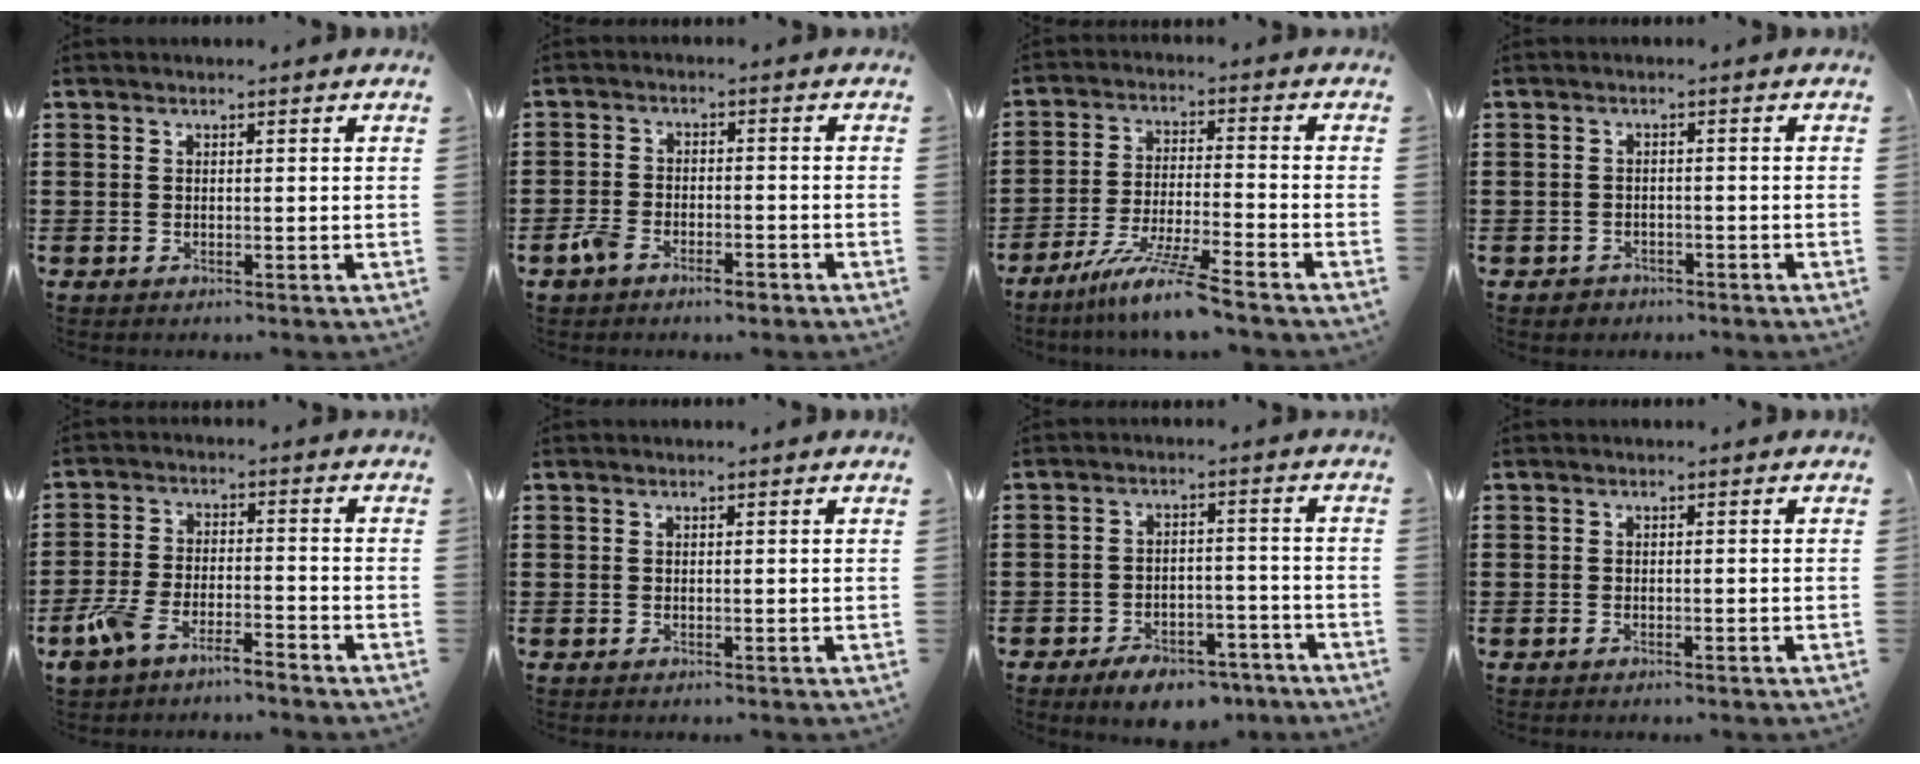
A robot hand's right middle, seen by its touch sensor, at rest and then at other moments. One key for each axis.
{"total": 4.0, "fx": -3.0, "fy": 1.8, "fz": 1.8, "tx": -0.052, "ty": 0.003, "tz": -0.064}
{"total": 8.3, "fx": -6.7, "fy": -0.4, "fz": 4.9, "tx": -0.102, "ty": -0.016, "tz": -0.130}
{"total": 1.3, "fx": -1.2, "fy": 0.6, "fz": 0.0, "tx": -0.004, "ty": 0.003, "tz": -0.027}
{"total": 5.7, "fx": -5.1, "fy": 1.0, "fz": 2.3, "tx": -0.067, "ty": -0.001, "tz": -0.106}
{"total": 0.0}
{"total": 5.6, "fx": -5.1, "fy": 1.5, "fz": 1.8, "tx": -0.026, "ty": 0.013, "tz": -0.096}
{"total": 0.6, "fx": -0.5, "fy": 0.1, "fz": 0.3, "tx": -0.008, "ty": -0.002, "tz": -0.008}